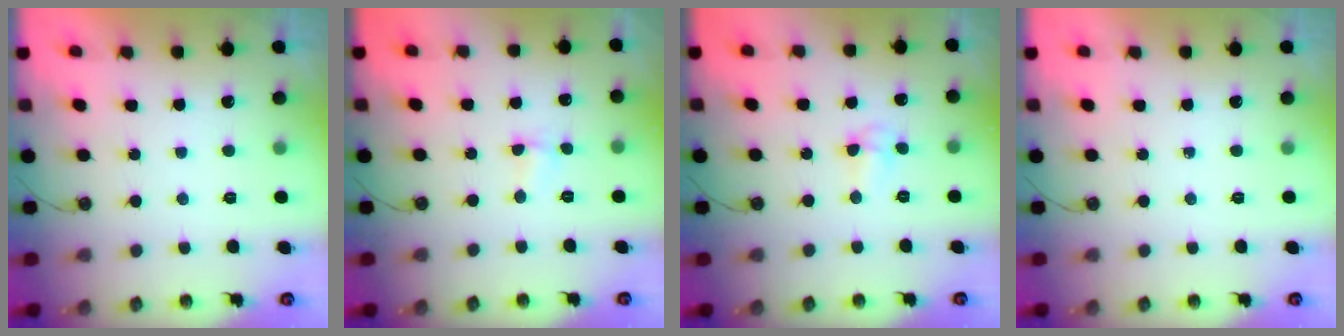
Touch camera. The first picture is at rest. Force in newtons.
{"total": 1.6, "press": 1.4, "slide": 0.6}
{"total": 5.8, "press": 5.6, "slide": 1.4}
{"total": 0.0}